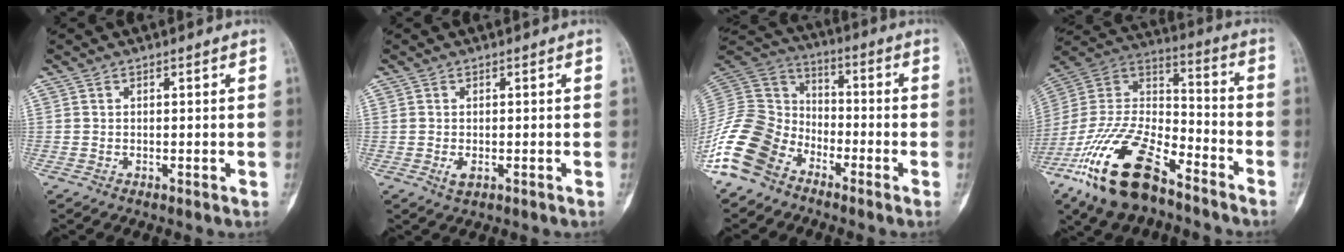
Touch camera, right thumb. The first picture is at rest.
{"total": 1.7, "force": [-0.6, 0.8, 1.4], "torque": [-0.022, -0.004, -0.008]}
{"total": 15.6, "force": [-9.6, 10.3, 6.8], "torque": [-0.128, 0.059, -0.198]}
{"total": 23.6, "force": [-14.8, 9.8, 15.5], "torque": [-0.323, 0.049, -0.278]}